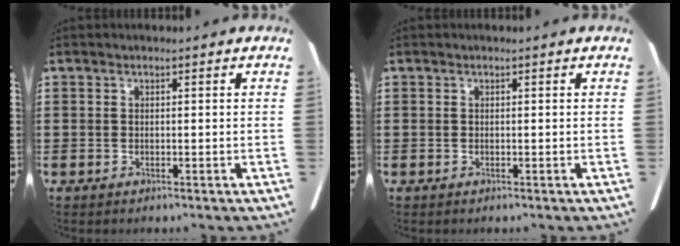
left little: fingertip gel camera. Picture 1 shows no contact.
{"total": 0.0}